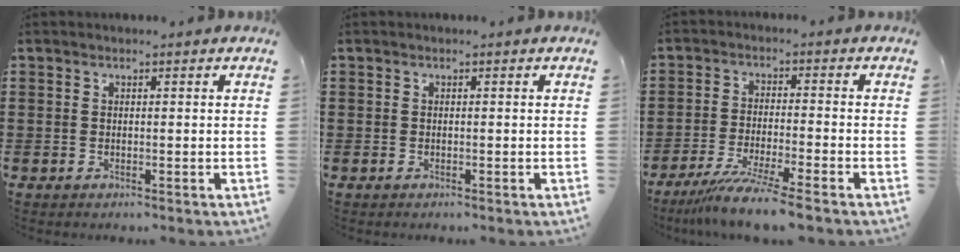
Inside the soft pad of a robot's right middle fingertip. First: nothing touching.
{"total": 0.0}
{"total": 7.1, "force": [-5.8, -0.5, 4.1], "torque": [-0.082, -0.024, -0.108]}